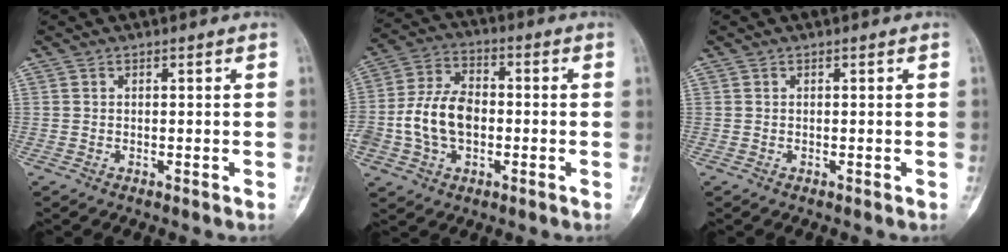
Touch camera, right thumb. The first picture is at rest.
{"total": 11.6, "force": [-1.6, 7.7, 8.5], "torque": [-0.159, 0.031, -0.038]}
{"total": 0.0}